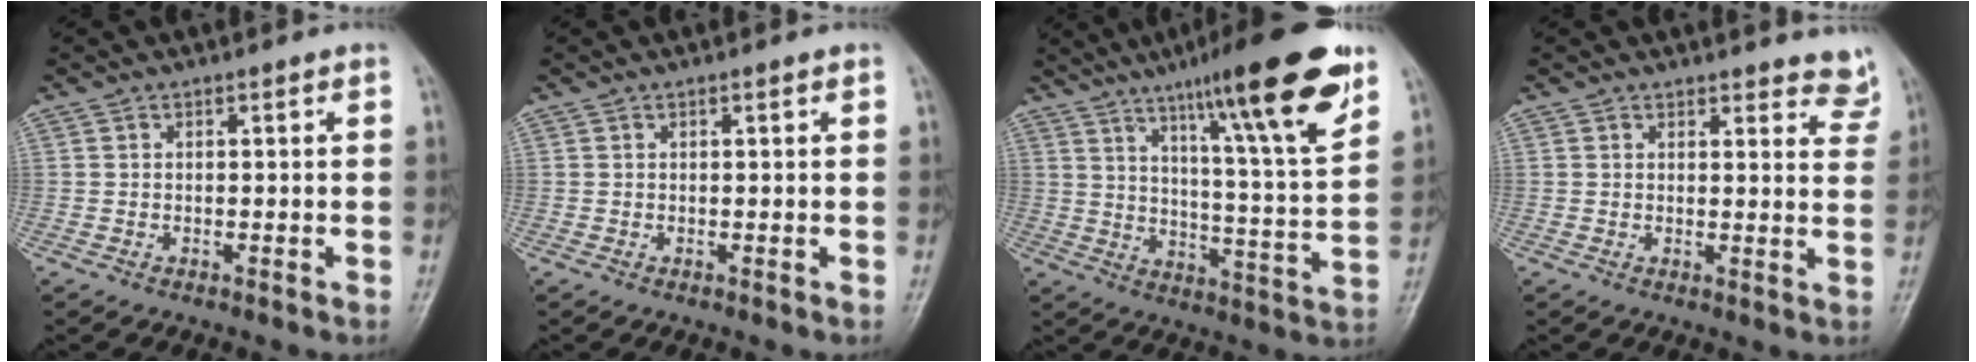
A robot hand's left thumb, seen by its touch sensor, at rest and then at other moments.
{"total": 0.5, "force": [0.3, 0.1, 0.4], "torque": [-0.007, 0.001, 0.003]}
{"total": 21.6, "force": [12.9, 2.8, 17.1], "torque": [-0.233, -0.051, 0.196]}
{"total": 5.9, "force": [5.4, 1.8, 1.3], "torque": [0.016, -0.034, 0.046]}